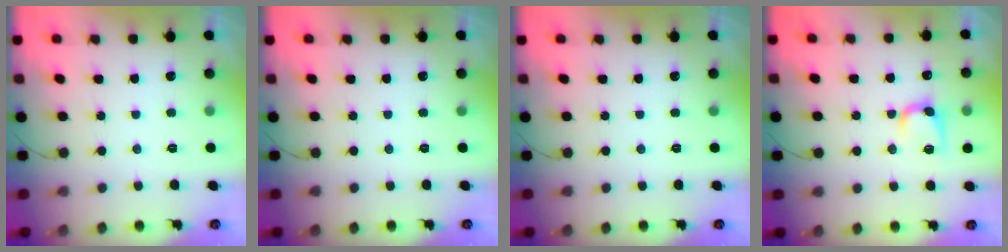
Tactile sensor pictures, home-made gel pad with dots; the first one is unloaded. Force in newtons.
{"total": 0.0}
{"total": 0.0}
{"total": 7.4, "press": 7.4, "slide": 0.3}